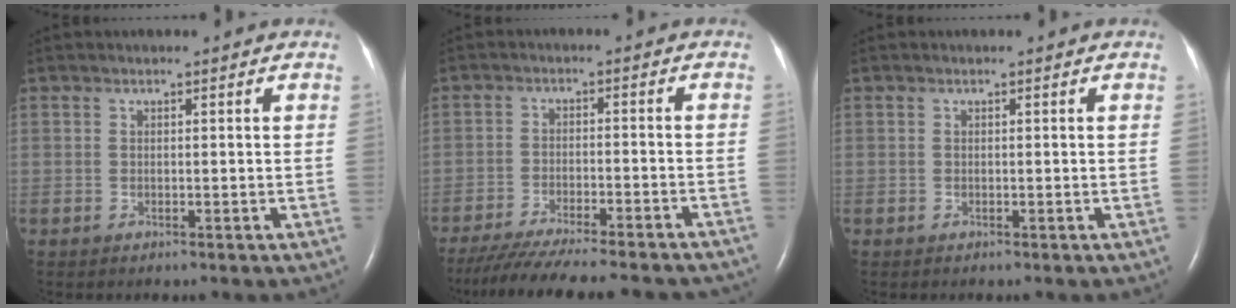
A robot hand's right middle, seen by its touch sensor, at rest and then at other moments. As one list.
[{"total": 21.9, "force": [-19.4, 2.8, 9.6], "torque": [-0.149, -0.038, -0.265]}, {"total": 0.0}]